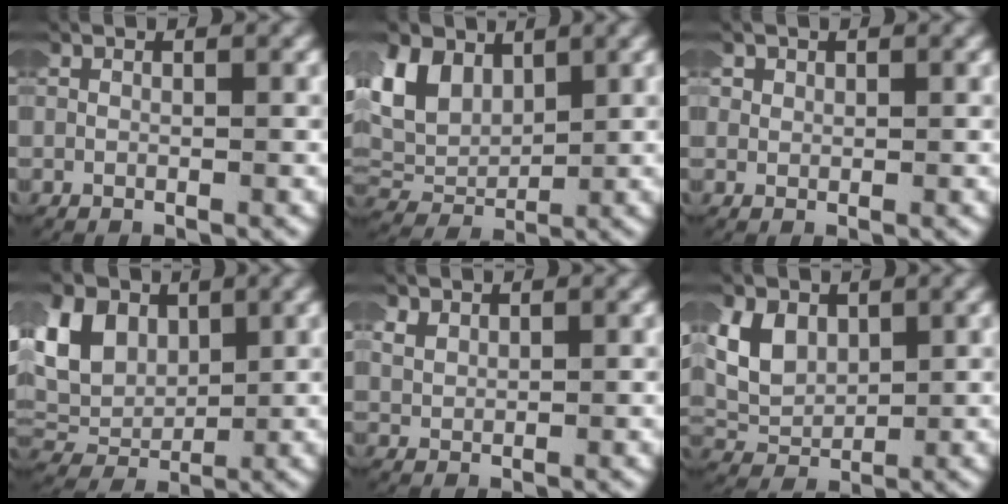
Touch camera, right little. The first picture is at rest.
{"total": 7.8, "force": [1.6, 5.9, 4.9], "torque": [-0.129, -0.013, 0.033]}
{"total": 1.0, "force": [0.2, 1.0, 0.1], "torque": [-0.010, 0.000, 0.001]}
{"total": 8.9, "force": [1.6, 6.8, 5.5], "torque": [-0.135, -0.011, 0.029]}
{"total": 1.5, "force": [1.0, 0.8, 0.7], "torque": [-0.028, -0.006, 0.028]}
{"total": 5.0, "force": [1.2, 3.6, 3.3], "torque": [-0.095, -0.013, 0.031]}